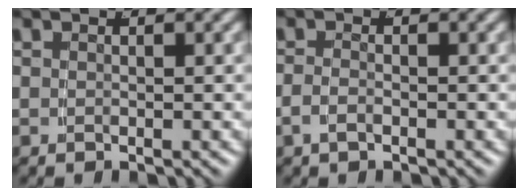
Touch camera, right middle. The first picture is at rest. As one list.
[{"total": 1.2, "force": [-0.9, 0.1, 0.8], "torque": [-0.021, -0.007, -0.013]}]